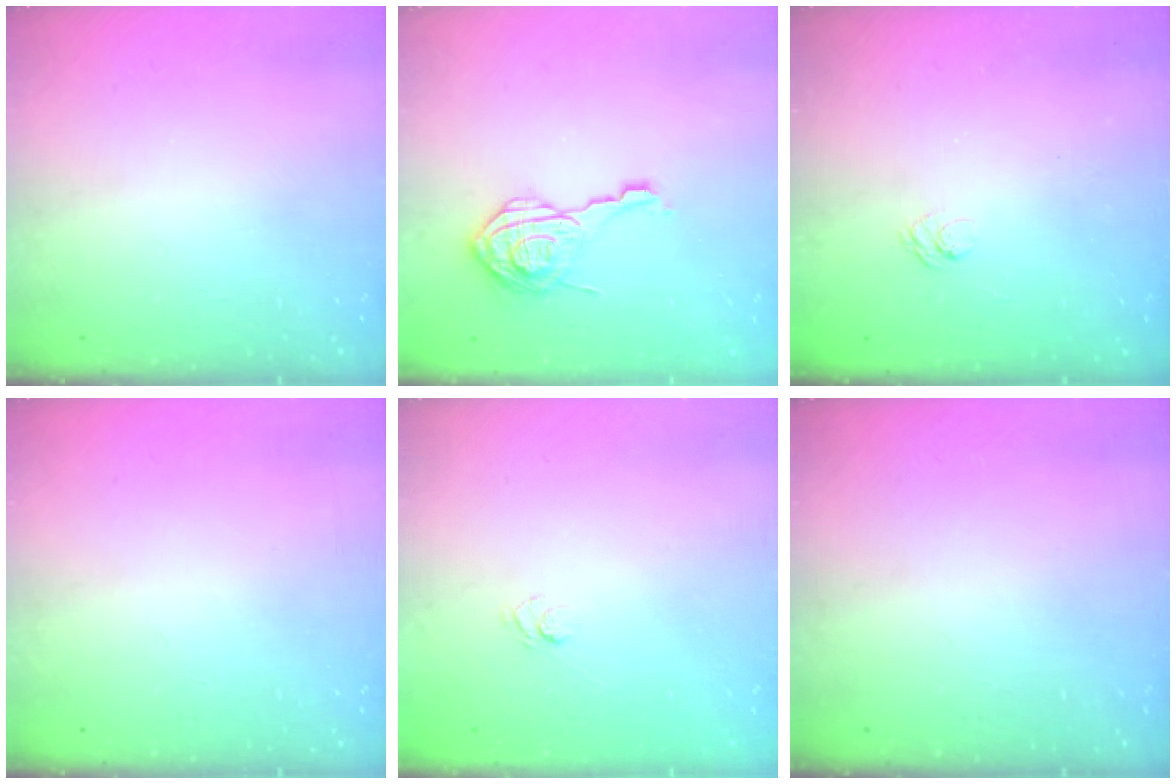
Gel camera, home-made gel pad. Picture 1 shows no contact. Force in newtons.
{"total": 14.0, "press": 14.0, "slide": 0.6}
{"total": 2.4, "press": 2.0, "slide": 1.3}
{"total": 0.0}
{"total": 4.5, "press": 4.3, "slide": 1.2}
{"total": 0.0}